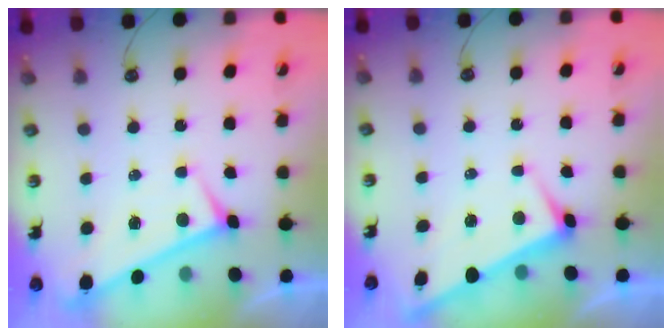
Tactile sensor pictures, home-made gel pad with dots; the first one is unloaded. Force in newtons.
{"total": 2.9, "press": 2.9, "slide": 0.6}